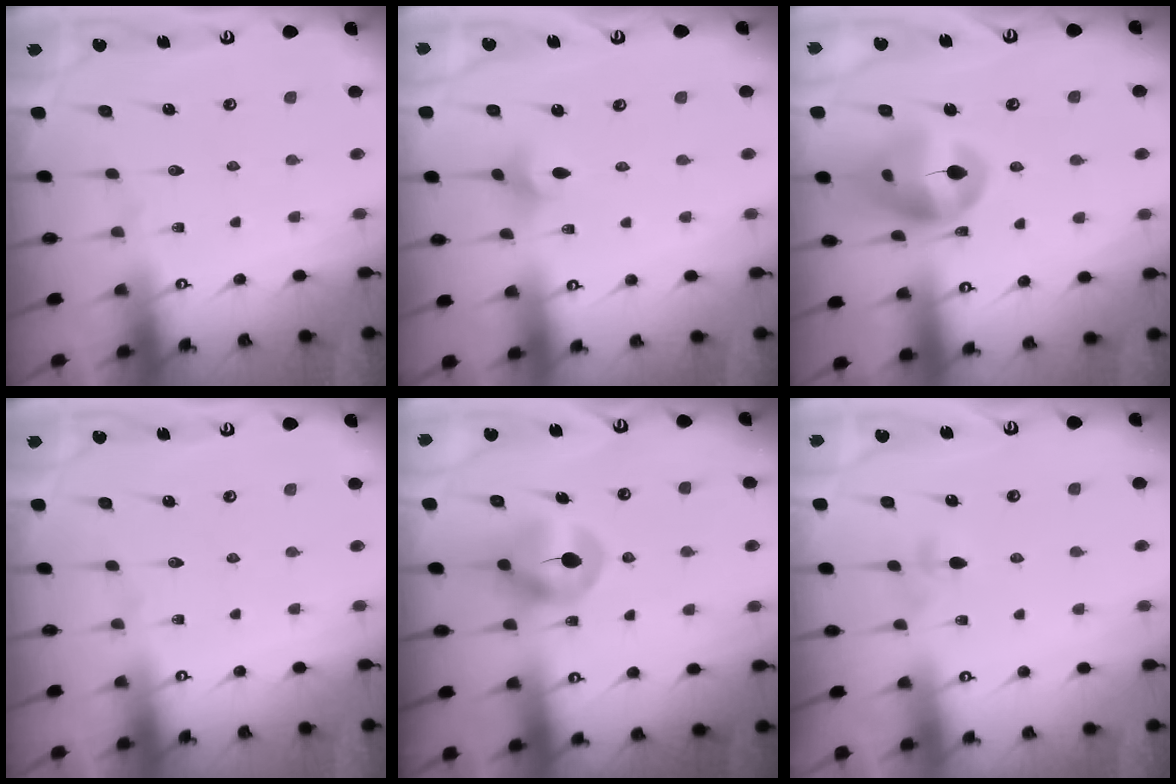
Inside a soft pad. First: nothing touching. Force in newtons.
{"total": 2.8, "press": 2.8, "slide": 0.6}
{"total": 14.9, "press": 14.8, "slide": 1.7}
{"total": 0.0}
{"total": 8.3, "press": 8.3, "slide": 0.7}
{"total": 3.3, "press": 3.2, "slide": 0.9}